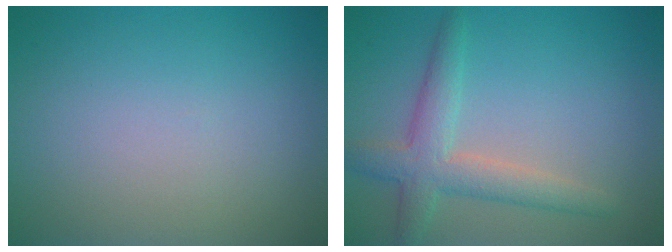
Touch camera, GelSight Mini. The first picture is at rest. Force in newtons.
{"total": 4.0, "press": 4.0, "slide": 0.3}